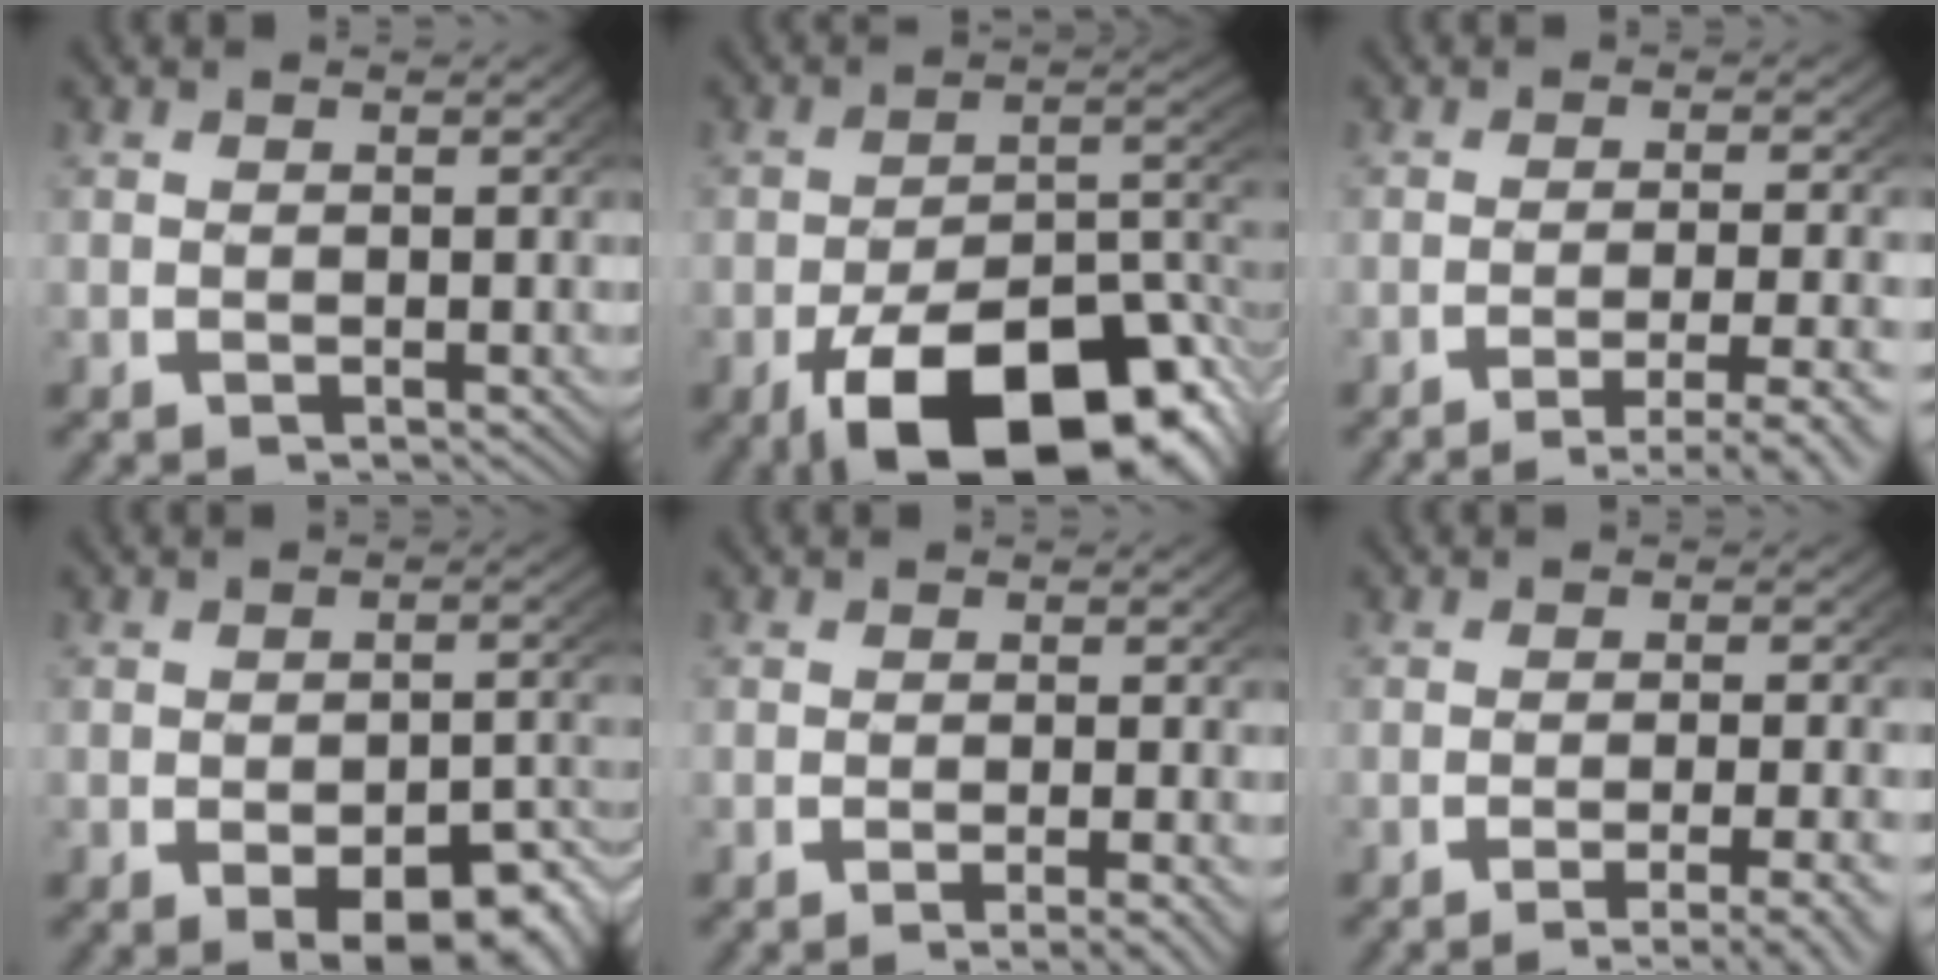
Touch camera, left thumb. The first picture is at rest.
{"total": 16.0, "force": [-7.1, 8.4, 11.7], "torque": [-0.183, -0.060, -0.071]}
{"total": 6.0, "force": [-4.0, 2.1, 4.0], "torque": [-0.062, -0.014, -0.053]}
{"total": 6.3, "force": [-2.8, 3.3, 4.6], "torque": [-0.067, -0.029, -0.027]}
{"total": 3.1, "force": [-2.0, 0.6, 2.4], "torque": [-0.035, -0.005, -0.027]}
{"total": 6.0, "force": [-4.4, 1.8, 3.7], "torque": [-0.059, -0.013, -0.061]}